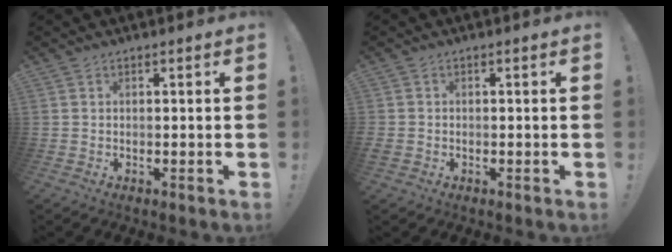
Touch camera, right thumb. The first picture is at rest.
{"total": 1.4, "force": [-0.6, 1.2, 0.2], "torque": [-0.007, 0.006, -0.010]}